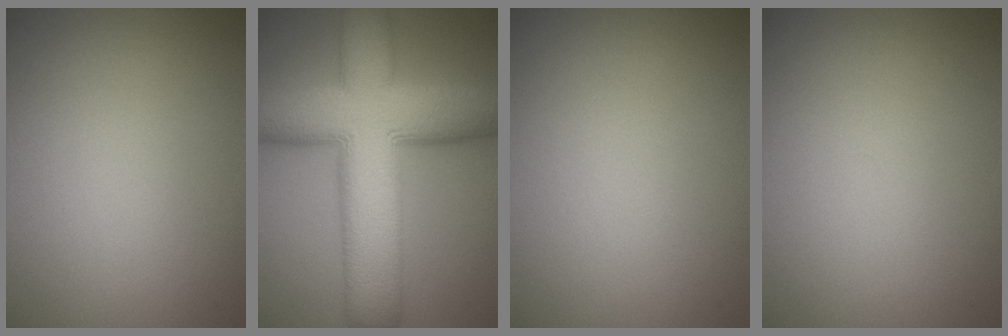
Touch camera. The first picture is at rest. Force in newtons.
{"total": 14.3, "press": 14.3, "slide": 0.6}
{"total": 0.0}
{"total": 0.0}